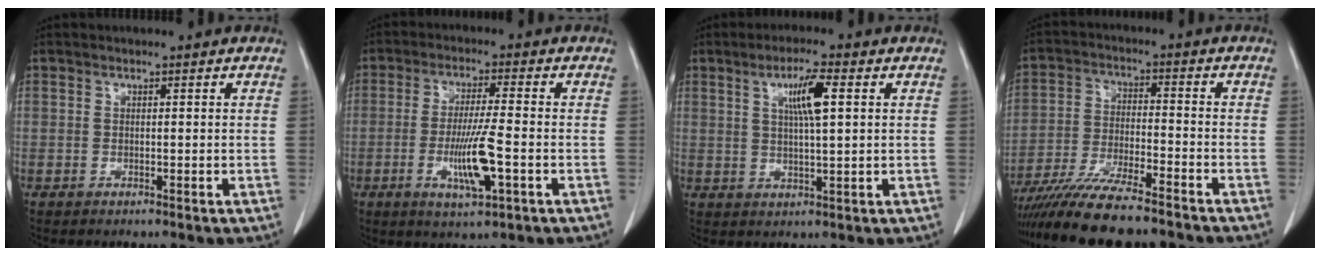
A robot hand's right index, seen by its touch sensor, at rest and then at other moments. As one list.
[{"total": 8.1, "force": [-2.4, 0.4, 7.8], "torque": [-0.146, -0.012, -0.040]}, {"total": 6.1, "force": [2.0, 0.4, 5.7], "torque": [-0.102, 0.002, 0.034]}, {"total": 14.2, "force": [-12.1, 1.3, 7.3], "torque": [-0.130, -0.026, -0.205]}]